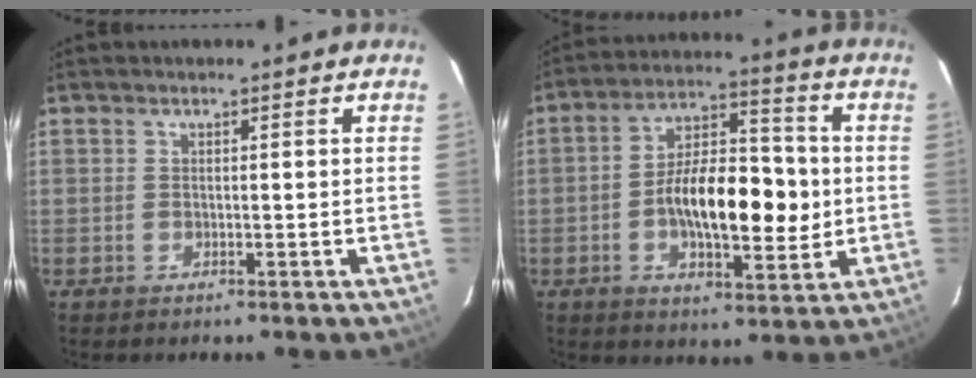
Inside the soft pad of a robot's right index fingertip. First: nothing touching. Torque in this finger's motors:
{"motor_torque": [0.65, -0.03, 0.90, 0.21]}